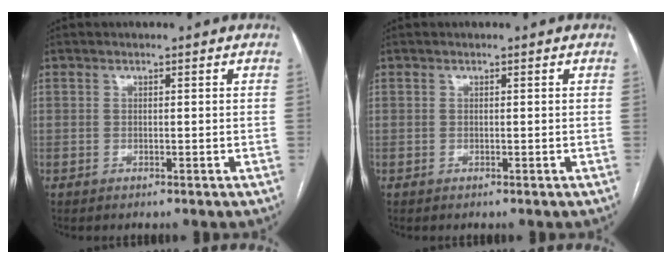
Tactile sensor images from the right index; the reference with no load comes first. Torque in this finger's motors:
{"motor_torque": [0.00, 0.00, 0.00, 0.00]}